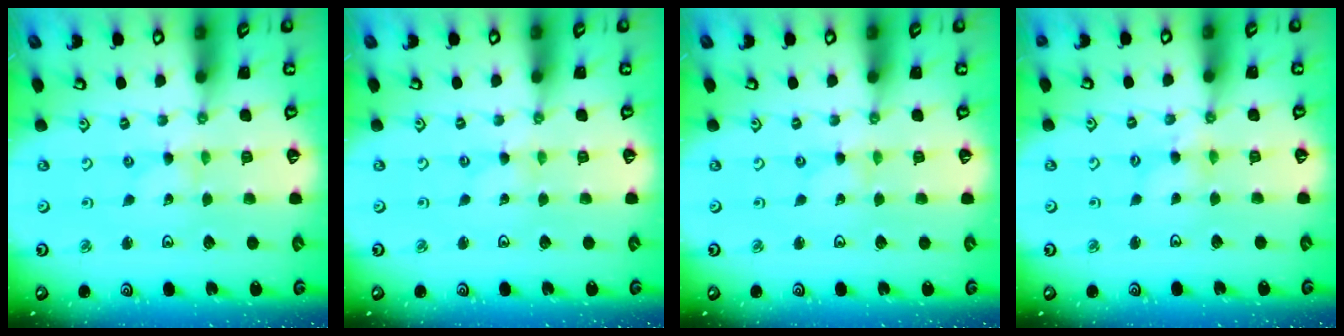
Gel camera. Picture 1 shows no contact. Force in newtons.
{"total": 0.0}
{"total": 0.0}
{"total": 2.5, "press": 2.5, "slide": 0.3}